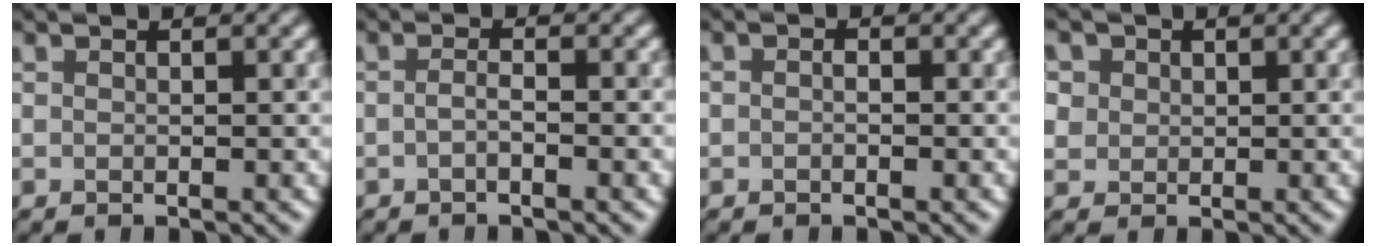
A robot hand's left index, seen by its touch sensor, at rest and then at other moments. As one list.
[{"total": 1.2, "force": [-1.1, -0.4, 0.5], "torque": [-0.017, -0.002, -0.004]}, {"total": 1.3, "force": [-0.8, -0.8, -0.6], "torque": [-0.007, -0.002, 0.005]}, {"total": 1.1, "force": [0.0, 0.7, -0.8], "torque": [-0.005, 0.000, 0.027]}]